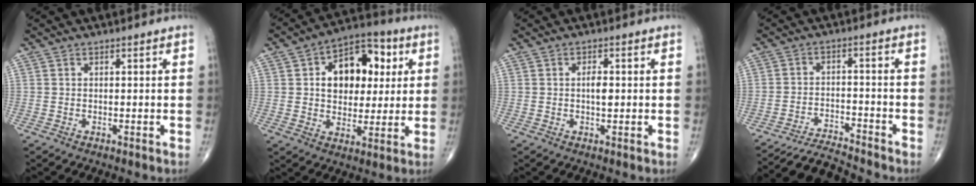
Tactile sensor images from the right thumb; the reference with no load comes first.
{"total": 15.4, "force": [3.6, 10.4, 10.7], "torque": [-0.109, 0.010, 0.052]}
{"total": 2.5, "force": [0.0, 1.1, 2.2], "torque": [-0.035, 0.001, -0.003]}
{"total": 6.1, "force": [-6.0, -0.6, -0.3], "torque": [-0.012, 0.039, -0.105]}